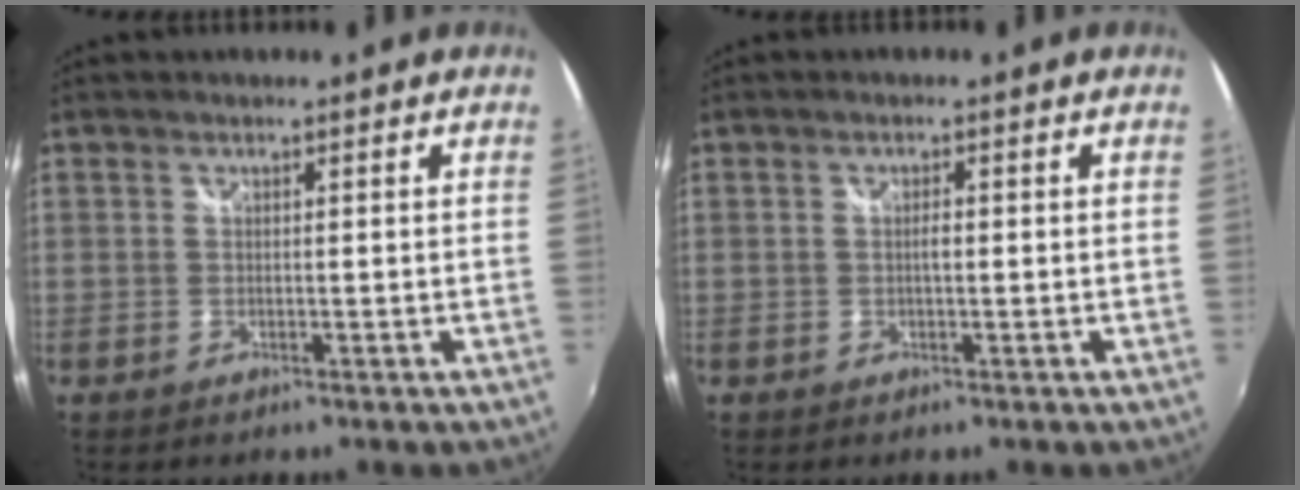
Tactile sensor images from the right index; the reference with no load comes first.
{"total": 1.3, "force": [-0.1, 0.5, 1.2], "torque": [-0.020, 0.002, -0.003]}